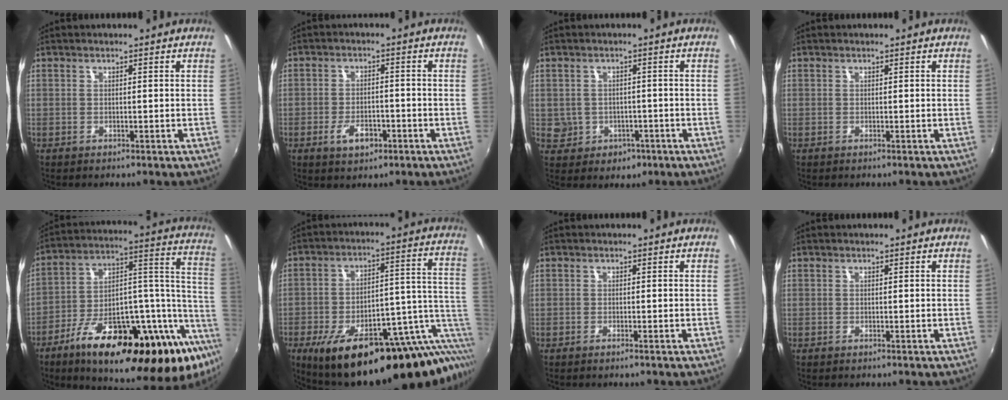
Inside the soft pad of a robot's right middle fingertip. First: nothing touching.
{"total": 4.7, "force": [-2.1, 2.4, 3.5], "torque": [-0.073, -0.005, -0.032]}
{"total": 5.9, "force": [-1.3, 5.6, 1.6], "torque": [-0.051, 0.007, -0.003]}
{"total": 0.0}
{"total": 34.1, "force": [-17.6, 11.1, 27.0], "torque": [-0.373, 0.009, -0.269]}
{"total": 30.4, "force": [-20.0, 9.6, 20.7], "torque": [-0.278, -0.011, -0.268]}
{"total": 0.7, "force": [-0.5, -0.2, 0.4], "torque": [-0.006, 0.000, -0.011]}
{"total": 0.0}